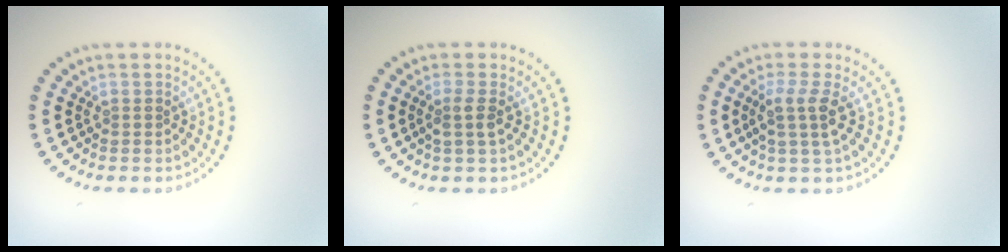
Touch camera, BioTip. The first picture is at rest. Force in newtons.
{"total": 1.5, "press": 1.3, "slide": 0.9}
{"total": 2.6, "press": 2.0, "slide": 1.6}